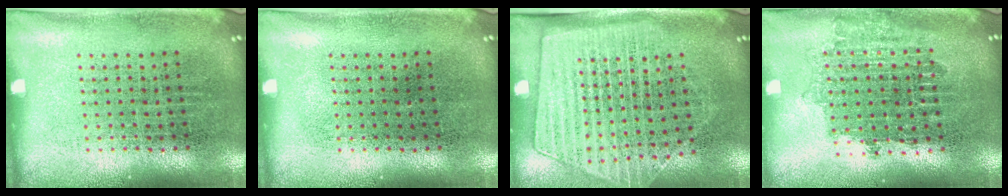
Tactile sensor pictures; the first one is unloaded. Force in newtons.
{"total": 0.0}
{"total": 1.9, "press": 1.6, "slide": 1.0}
{"total": 1.7, "press": 1.4, "slide": 1.0}